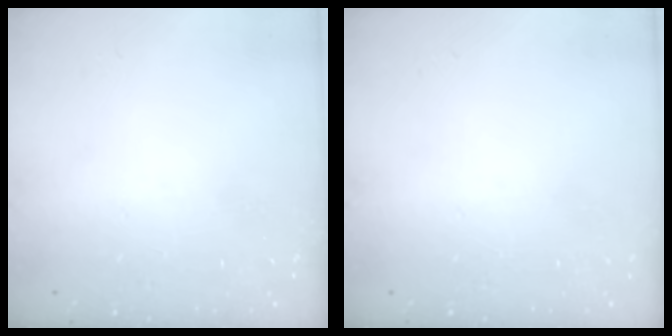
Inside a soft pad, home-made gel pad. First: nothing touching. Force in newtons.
{"total": 0.0}